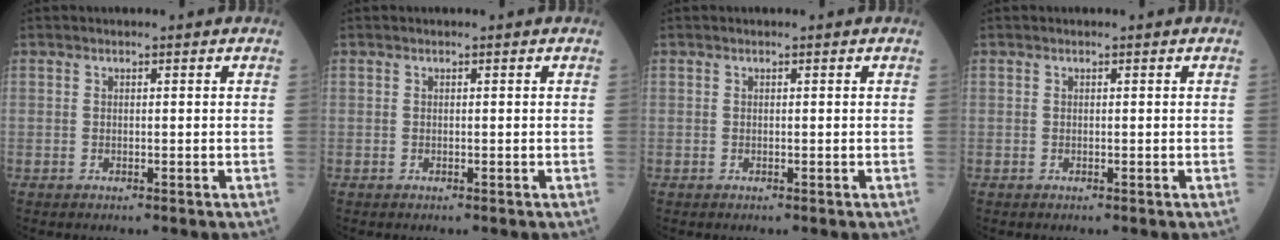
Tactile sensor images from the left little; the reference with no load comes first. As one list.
[{"total": 0.0}, {"total": 0.0}, {"total": 0.0}]